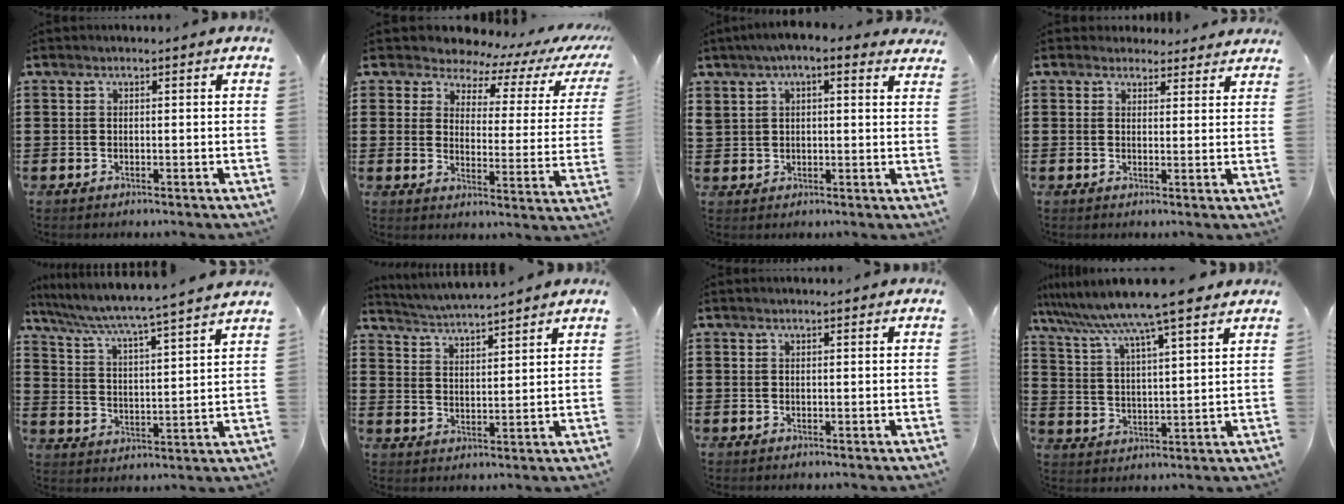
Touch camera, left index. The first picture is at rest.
{"total": 4.8, "force": [4.3, 1.9, 1.0], "torque": [-0.044, -0.033, 0.069]}
{"total": 3.9, "force": [2.8, 1.7, 2.2], "torque": [-0.051, 0.001, 0.048]}
{"total": 2.7, "force": [2.5, 1.1, 0.1], "torque": [-0.002, -0.005, 0.046]}
{"total": 4.4, "force": [3.9, -1.0, 1.9], "torque": [-0.057, -0.040, 0.054]}
{"total": 3.6, "force": [3.5, -0.7, 0.3], "torque": [-0.022, -0.024, 0.059]}
{"total": 0.0}
{"total": 8.8, "force": [7.4, -1.0, 4.6], "torque": [-0.115, -0.041, 0.121]}